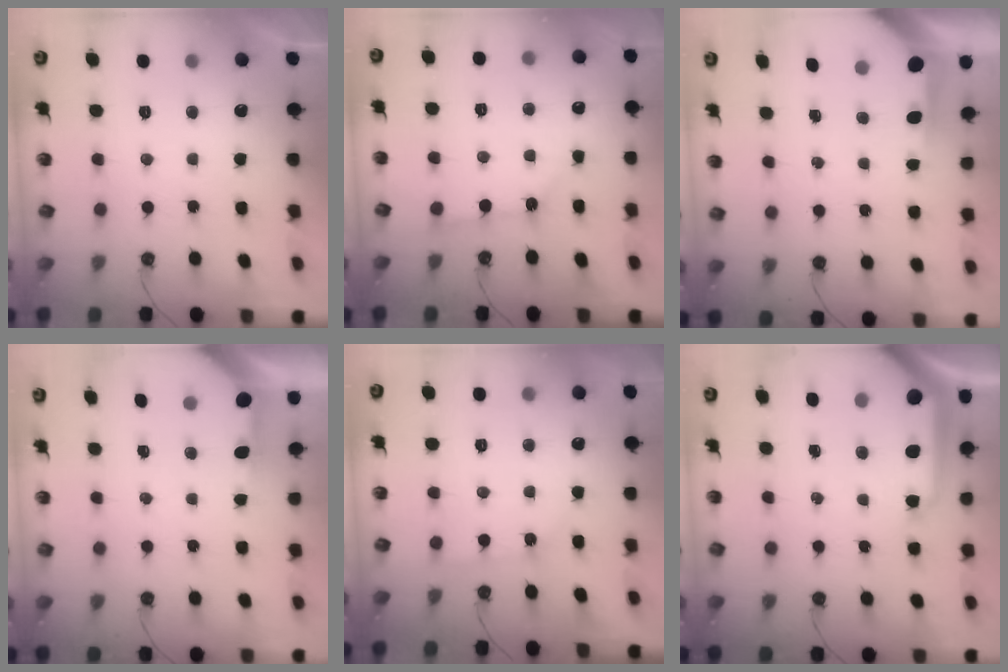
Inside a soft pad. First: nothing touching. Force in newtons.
{"total": 2.1, "press": 2.1, "slide": 0.3}
{"total": 5.7, "press": 5.7, "slide": 0.5}
{"total": 3.4, "press": 3.4, "slide": 0.4}
{"total": 2.8, "press": 2.7, "slide": 0.4}
{"total": 12.2, "press": 12.2, "slide": 1.4}